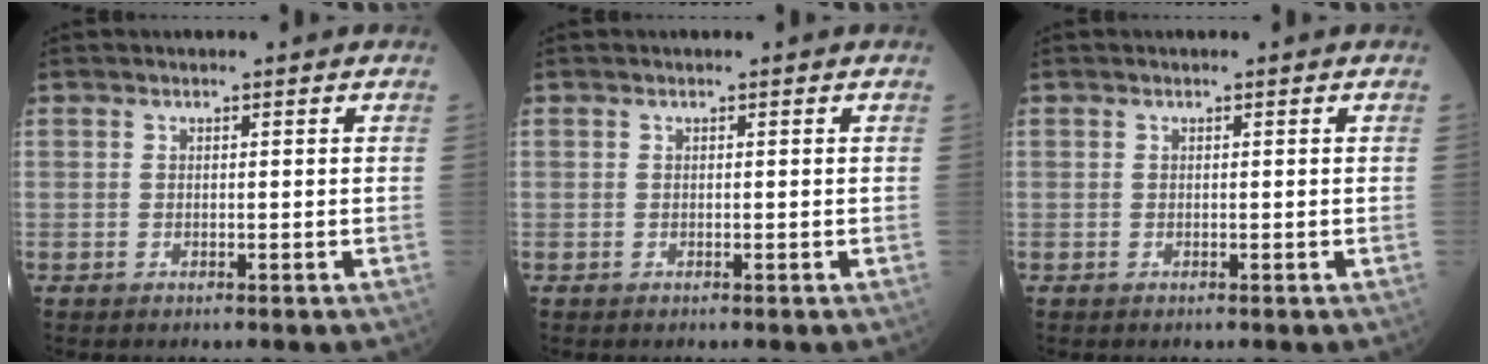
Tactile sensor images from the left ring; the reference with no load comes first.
{"total": 0.0}
{"total": 0.0}